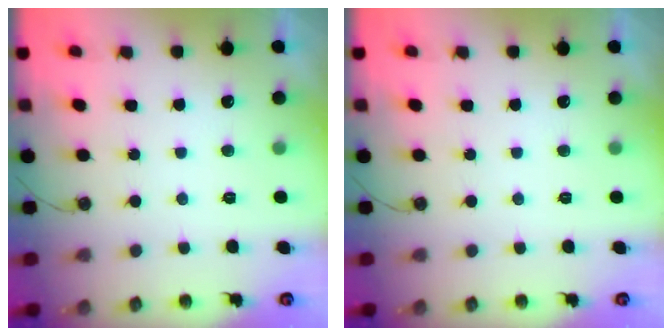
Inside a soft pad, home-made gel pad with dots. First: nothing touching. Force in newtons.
{"total": 0.0}